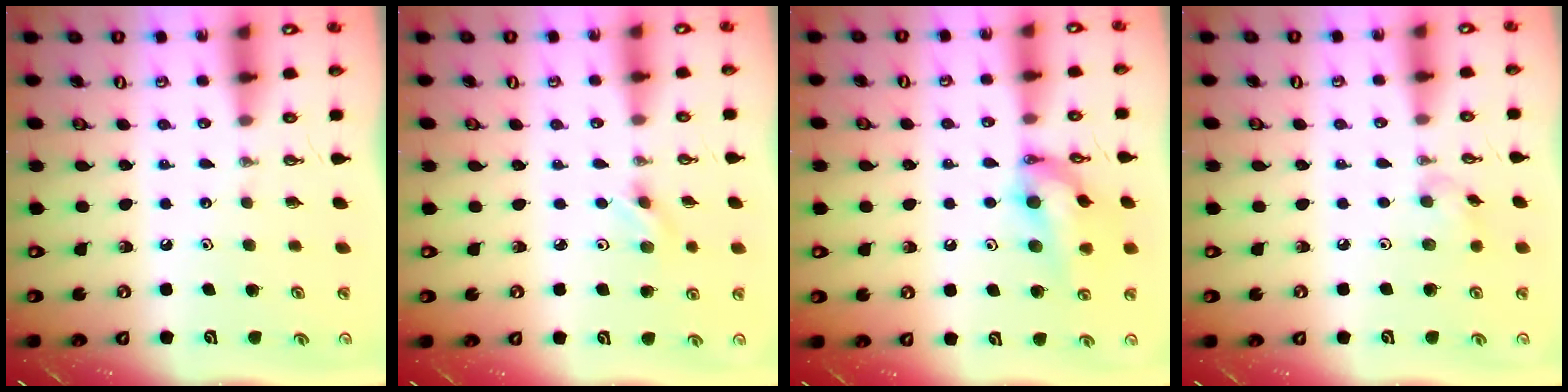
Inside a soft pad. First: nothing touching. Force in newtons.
{"total": 3.4, "press": 3.1, "slide": 1.3}
{"total": 14.3, "press": 14.2, "slide": 1.8}
{"total": 5.2, "press": 5.1, "slide": 0.8}